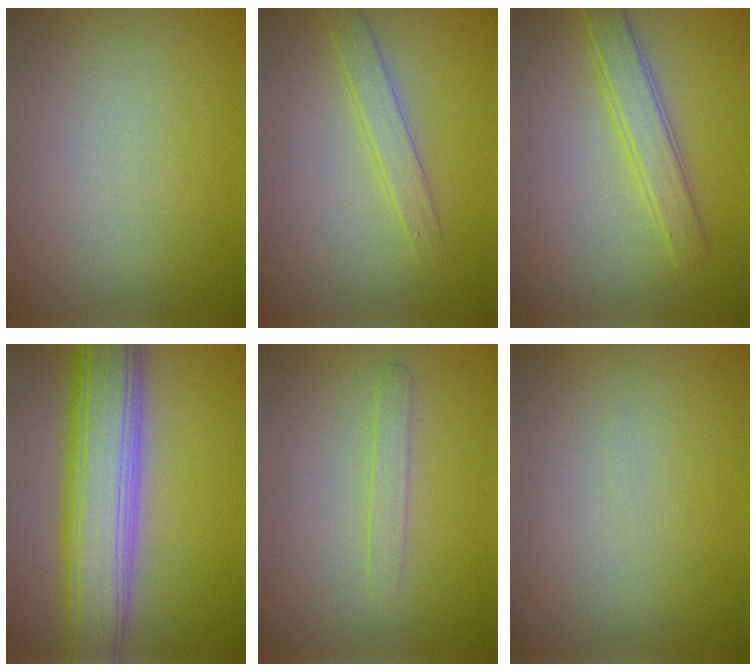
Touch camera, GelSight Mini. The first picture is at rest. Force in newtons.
{"total": 2.0, "press": 2.0, "slide": 0.0}
{"total": 2.9, "press": 2.9, "slide": 0.1}
{"total": 9.1, "press": 9.0, "slide": 0.6}
{"total": 1.3, "press": 1.3, "slide": 0.1}
{"total": 0.0}